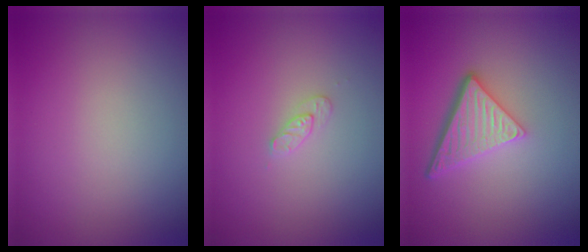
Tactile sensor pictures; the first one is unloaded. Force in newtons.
{"total": 1.1, "press": 1.1, "slide": 0.2}
{"total": 4.8, "press": 3.5, "slide": 3.4}